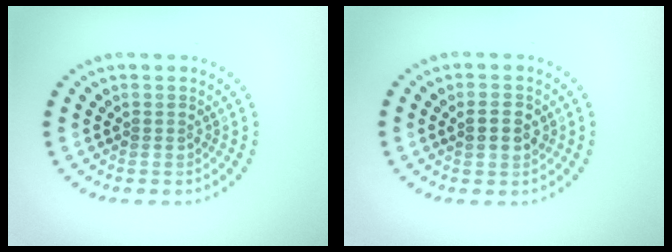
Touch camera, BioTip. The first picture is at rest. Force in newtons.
{"total": 1.8, "press": 1.8, "slide": 0.2}